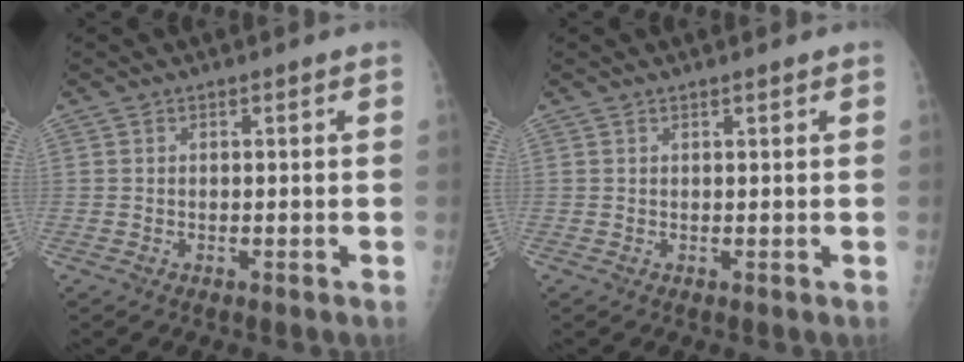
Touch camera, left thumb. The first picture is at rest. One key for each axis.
{"total": 0.6, "fx": 0.5, "fy": 0.1, "fz": 0.4, "tx": -0.006, "ty": -0.002, "tz": 0.008}